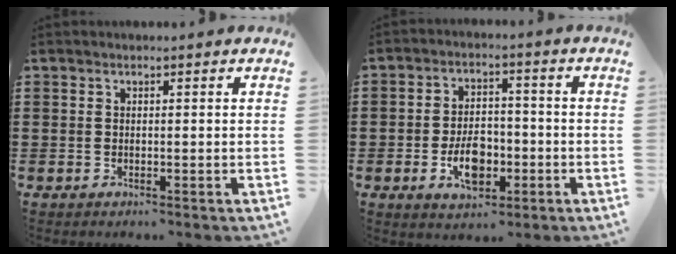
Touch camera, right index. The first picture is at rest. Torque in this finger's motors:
{"motor_torque": [1.44, 0.70, 0.39, 0.08]}